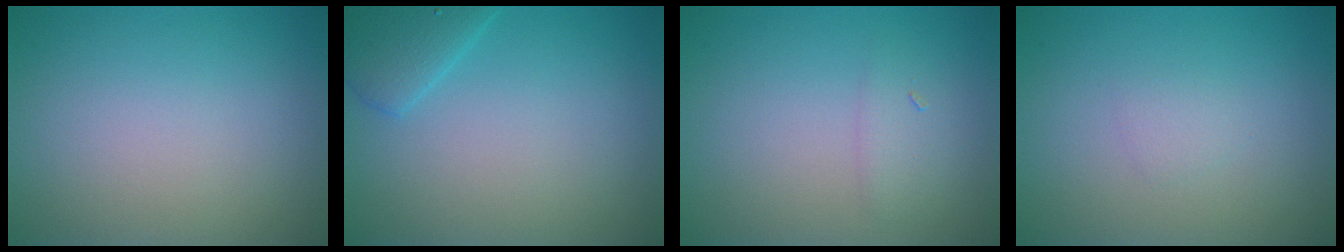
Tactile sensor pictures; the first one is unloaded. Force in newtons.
{"total": 2.7, "press": 2.7, "slide": 0.2}
{"total": 1.3, "press": 1.3, "slide": 0.1}
{"total": 0.8, "press": 0.8, "slide": 0.1}